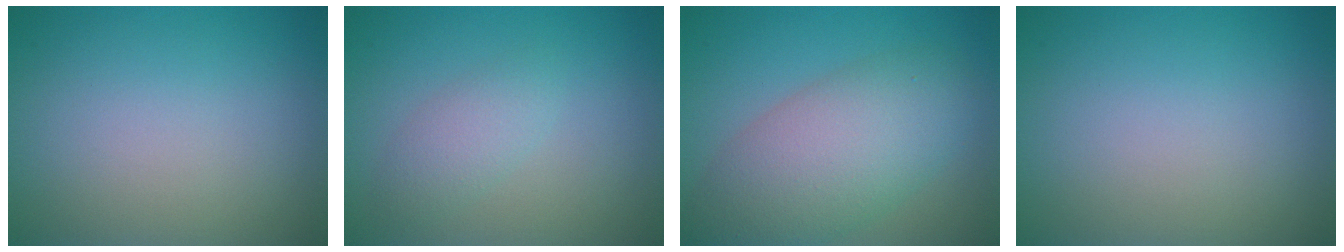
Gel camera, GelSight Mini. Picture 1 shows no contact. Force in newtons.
{"total": 2.1, "press": 2.1, "slide": 0.0}
{"total": 7.7, "press": 7.7, "slide": 0.3}
{"total": 0.0}